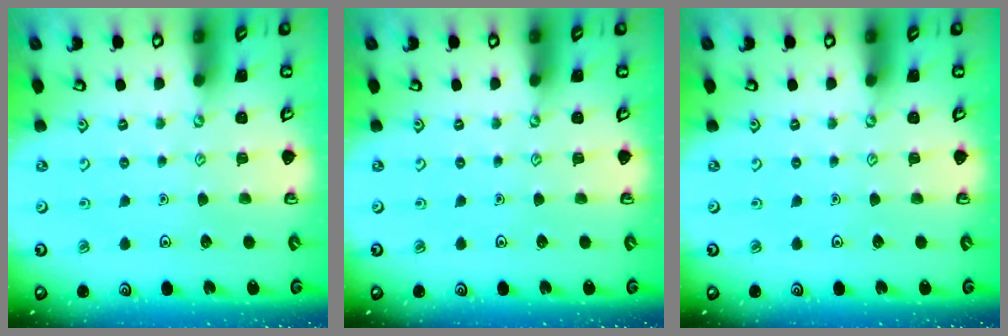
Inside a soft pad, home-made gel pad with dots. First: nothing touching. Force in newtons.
{"total": 0.0}
{"total": 0.0}